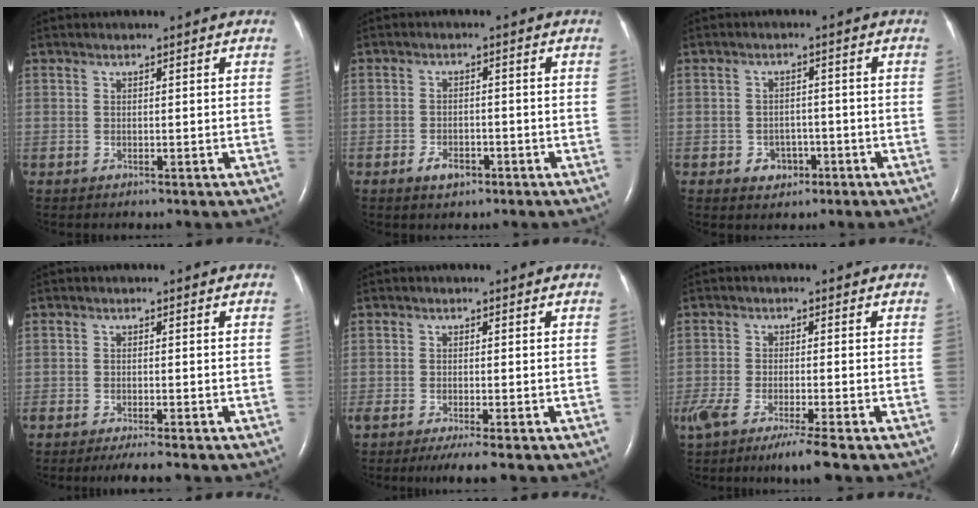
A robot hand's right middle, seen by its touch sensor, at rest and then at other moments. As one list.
[{"total": 3.0, "force": [-1.8, 1.6, 1.7], "torque": [-0.035, 0.001, -0.025]}, {"total": 3.2, "force": [-1.4, 2.5, 1.3], "torque": [-0.015, 0.006, -0.015]}, {"total": 4.1, "force": [-3.3, 0.1, 2.3], "torque": [-0.036, -0.007, -0.051]}, {"total": 4.4, "force": [-3.3, 0.0, 2.9], "torque": [-0.044, -0.010, -0.053]}, {"total": 8.4, "force": [-5.9, 0.1, 6.0], "torque": [-0.102, -0.022, -0.097]}]